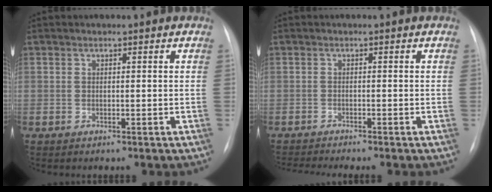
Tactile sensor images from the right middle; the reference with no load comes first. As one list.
[{"total": 4.7, "force": [-4.3, -0.8, 1.8], "torque": [-0.027, -0.010, -0.065]}]